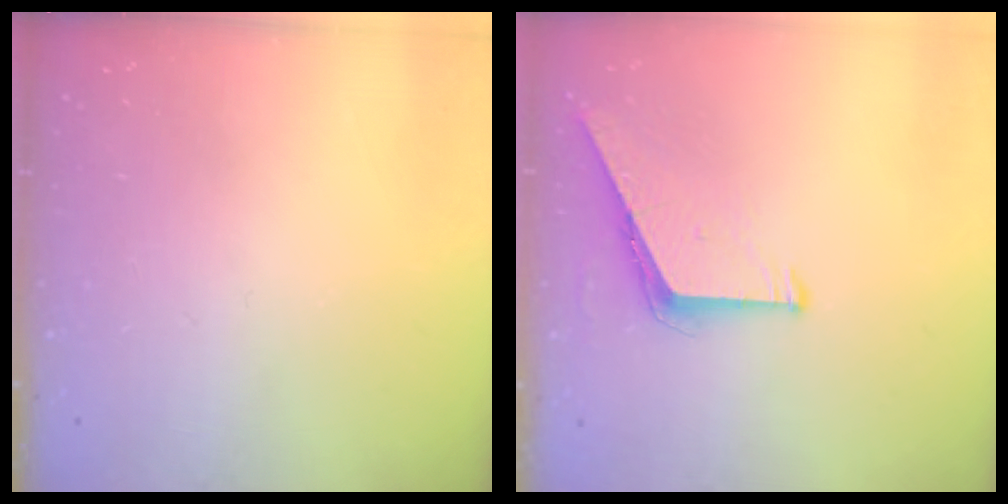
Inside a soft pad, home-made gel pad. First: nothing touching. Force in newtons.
{"total": 6.5, "press": 6.4, "slide": 0.5}